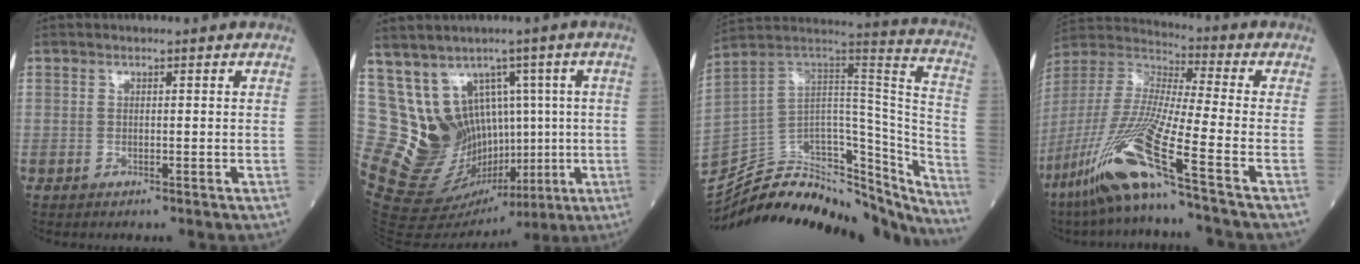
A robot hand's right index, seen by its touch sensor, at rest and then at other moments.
{"total": 15.3, "force": [2.3, 12.2, 9.0], "torque": [-0.170, 0.049, 0.089]}
{"total": 38.1, "force": [-33.7, 10.6, 14.4], "torque": [-0.219, -0.005, -0.465]}
{"total": 17.7, "force": [-10.3, -1.7, 14.4], "torque": [-0.322, -0.046, -0.202]}